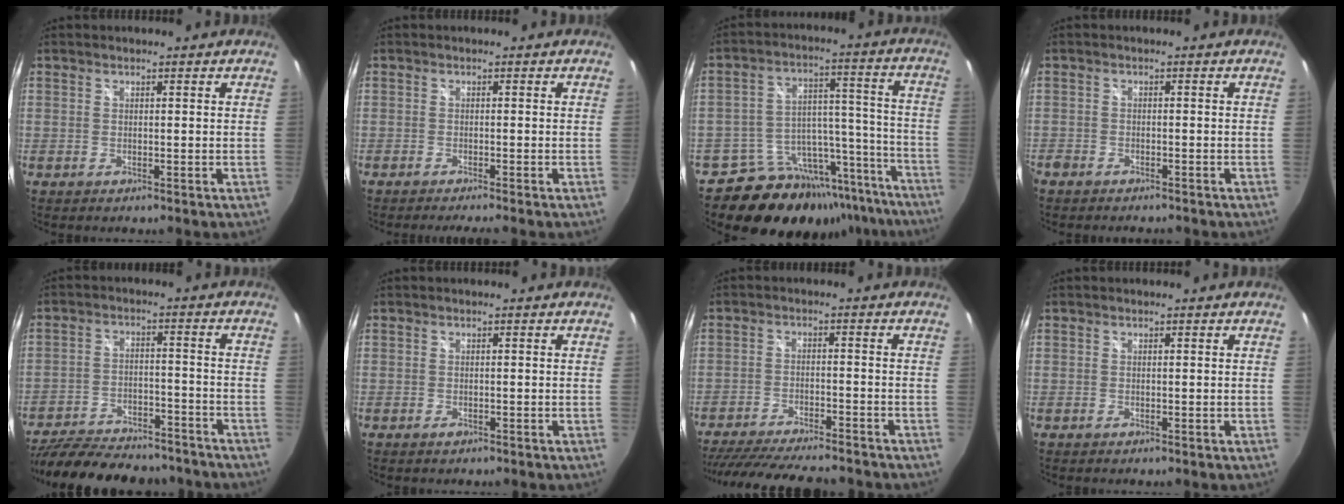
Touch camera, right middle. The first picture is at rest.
{"total": 3.1, "force": [-2.8, -0.5, 1.3], "torque": [-0.030, -0.013, -0.046]}
{"total": 21.5, "force": [-18.1, 10.1, 5.5], "torque": [-0.089, 0.067, -0.235]}
{"total": 3.8, "force": [-3.4, 1.6, 0.9], "torque": [-0.035, -0.013, -0.058]}
{"total": 23.5, "force": [-20.0, 7.4, 9.9], "torque": [-0.203, -0.008, -0.275]}
{"total": 0.6, "force": [-0.4, 0.4, 0.3], "torque": [-0.003, -0.001, -0.007]}
{"total": 18.8, "force": [-16.2, 3.8, 8.7], "torque": [-0.171, -0.023, -0.244]}
{"total": 0.0}